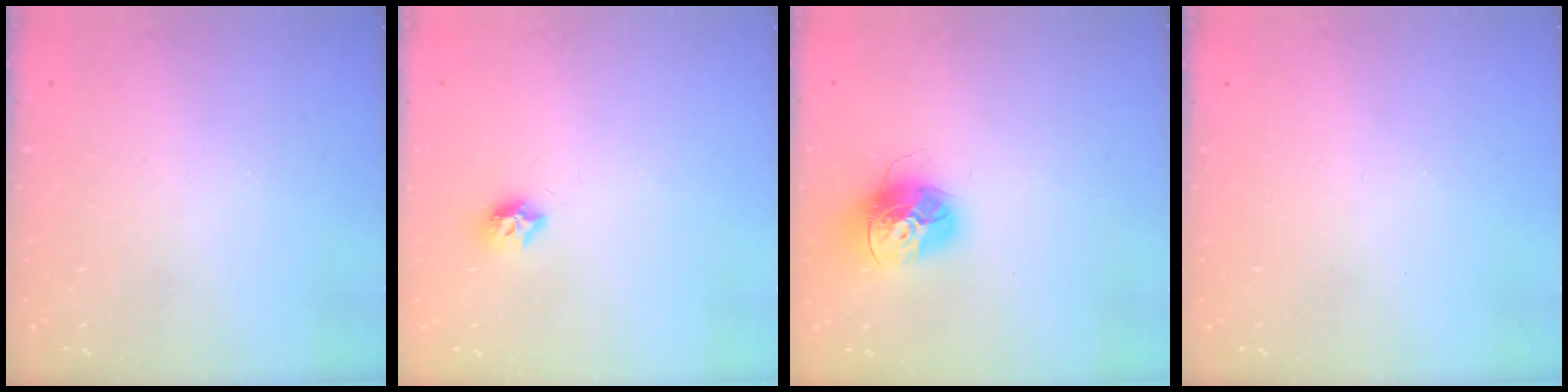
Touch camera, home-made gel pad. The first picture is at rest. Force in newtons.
{"total": 7.5, "press": 7.4, "slide": 0.6}
{"total": 14.5, "press": 14.4, "slide": 1.5}
{"total": 0.0}